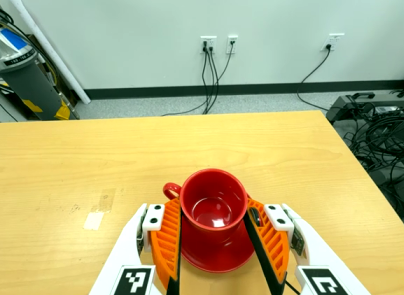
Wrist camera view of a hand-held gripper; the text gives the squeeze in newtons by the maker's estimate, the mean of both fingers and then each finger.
{"total": 1.0, "left": 1.9, "right": 0.0}